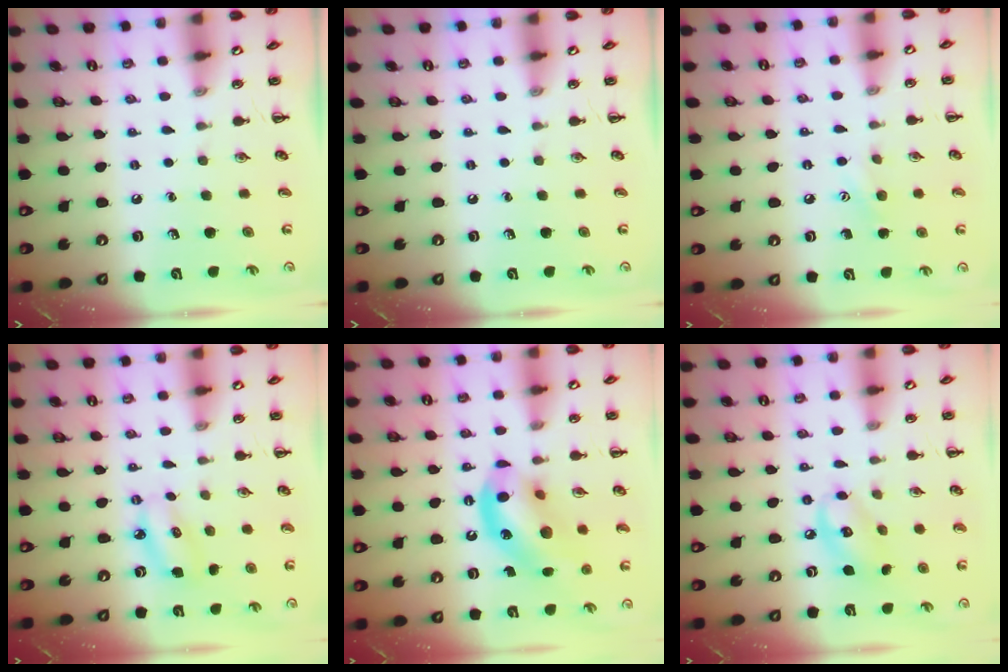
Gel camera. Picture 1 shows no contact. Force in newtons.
{"total": 0.0}
{"total": 6.8, "press": 6.6, "slide": 1.7}
{"total": 5.4, "press": 5.3, "slide": 1.3}
{"total": 13.9, "press": 13.5, "slide": 3.5}
{"total": 8.6, "press": 8.5, "slide": 1.3}